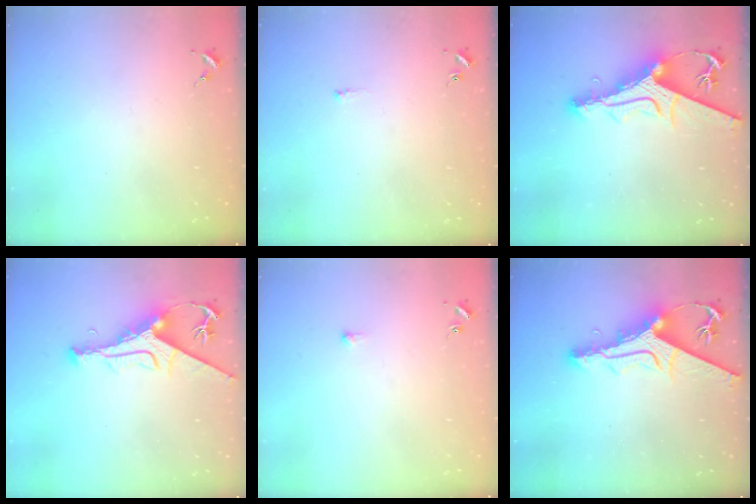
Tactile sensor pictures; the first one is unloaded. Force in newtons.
{"total": 3.2, "press": 3.2, "slide": 0.4}
{"total": 11.8, "press": 11.8, "slide": 1.4}
{"total": 10.7, "press": 10.6, "slide": 1.4}
{"total": 2.9, "press": 2.8, "slide": 0.6}
{"total": 13.2, "press": 13.1, "slide": 1.5}